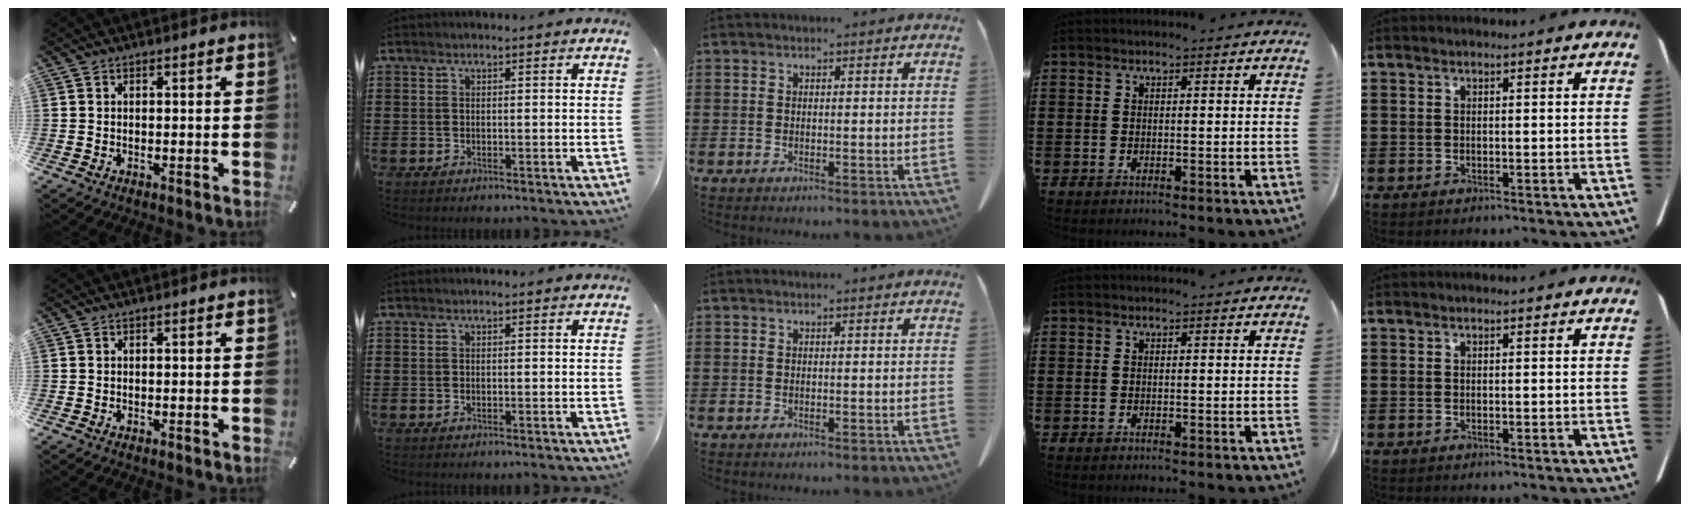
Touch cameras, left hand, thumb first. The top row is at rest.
{}